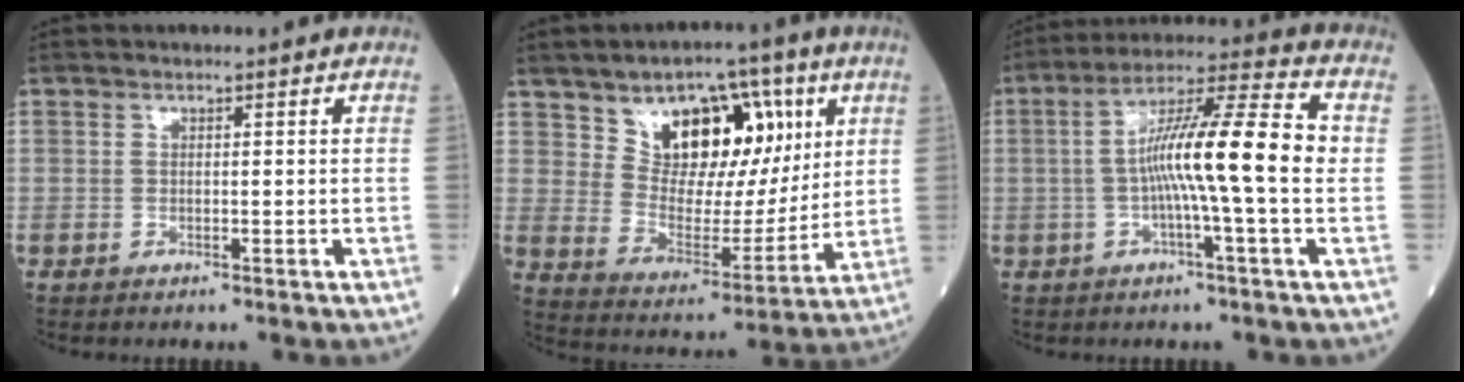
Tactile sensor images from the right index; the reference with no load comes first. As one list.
[{"total": 14.3, "force": [6.6, 8.2, 9.7], "torque": [-0.146, 0.016, 0.120]}, {"total": 13.0, "force": [-0.8, -0.2, 13.0], "torque": [-0.221, 0.019, -0.025]}]